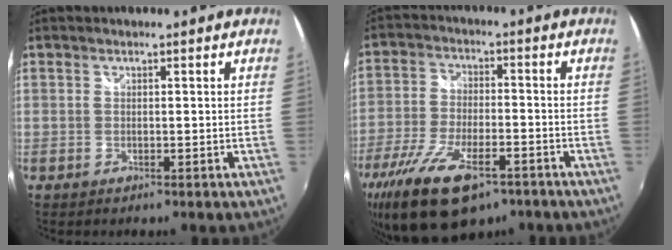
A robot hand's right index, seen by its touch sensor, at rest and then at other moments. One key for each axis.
{"total": 16.5, "fx": -10.5, "fy": 6.7, "fz": 10.9, "tx": -0.234, "ty": -0.044, "tz": -0.184}